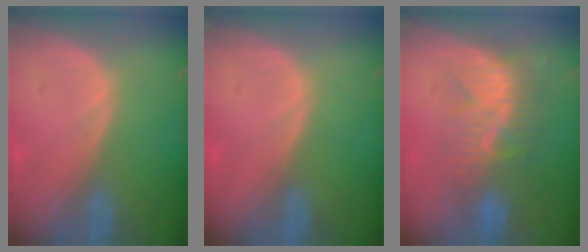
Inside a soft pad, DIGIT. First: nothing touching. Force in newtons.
{"total": 0.0}
{"total": 8.6, "press": 7.8, "slide": 3.5}